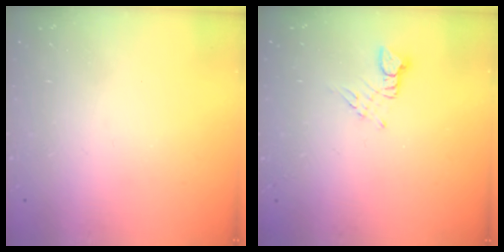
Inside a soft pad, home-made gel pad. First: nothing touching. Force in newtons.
{"total": 3.6, "press": 3.6, "slide": 0.4}